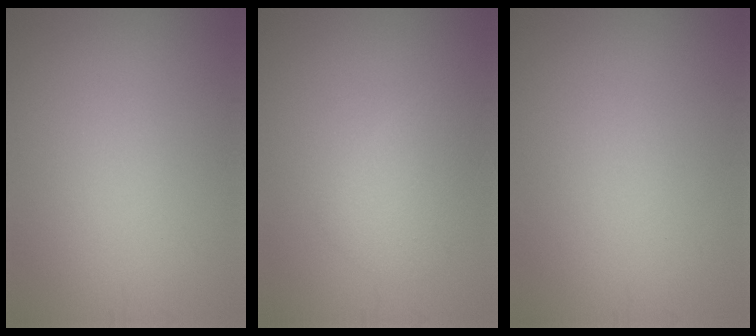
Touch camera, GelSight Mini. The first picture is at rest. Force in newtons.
{"total": 2.3, "press": 2.3, "slide": 0.0}
{"total": 0.0}